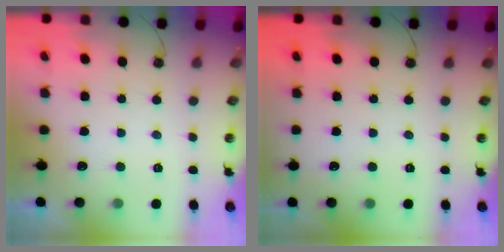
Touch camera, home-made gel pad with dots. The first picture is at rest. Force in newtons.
{"total": 0.0}